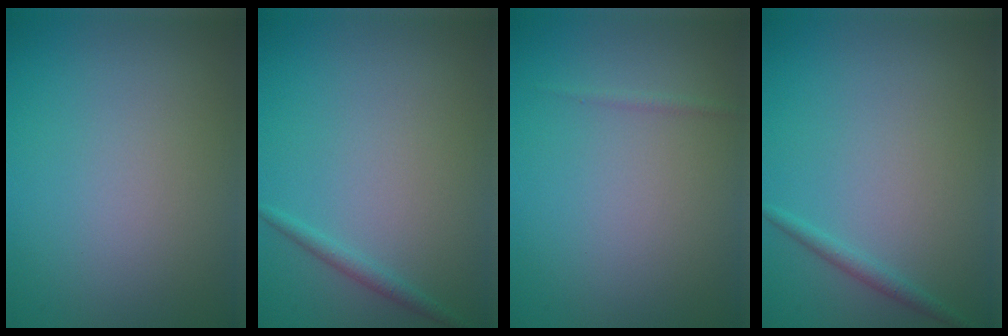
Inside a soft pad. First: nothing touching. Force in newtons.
{"total": 1.2, "press": 1.2, "slide": 0.0}
{"total": 0.5, "press": 0.5, "slide": 0.0}
{"total": 1.2, "press": 1.2, "slide": 0.0}